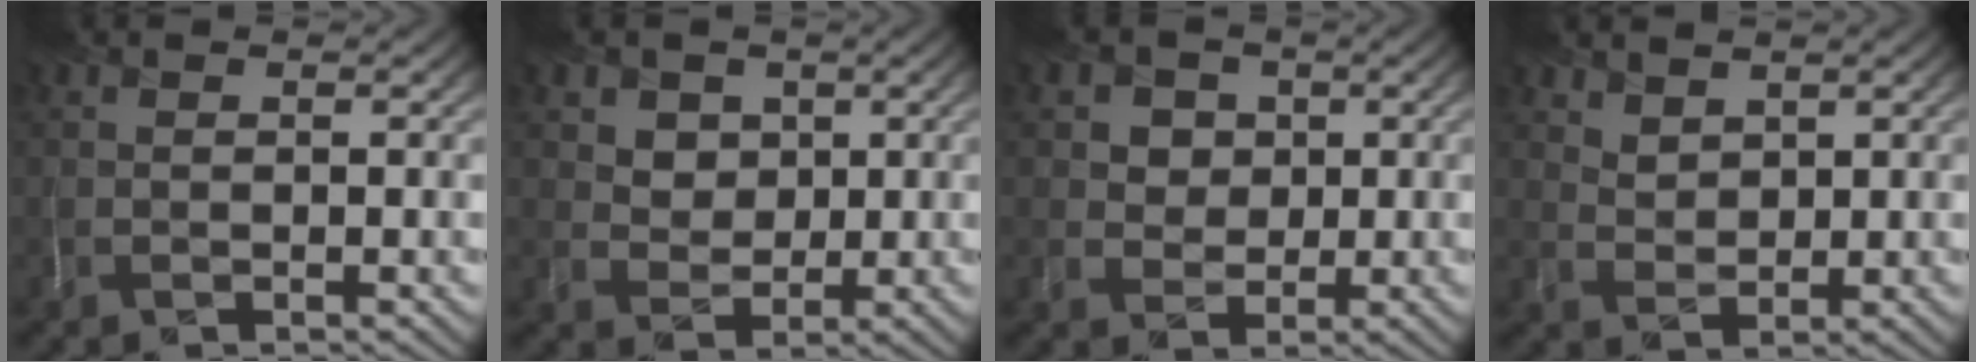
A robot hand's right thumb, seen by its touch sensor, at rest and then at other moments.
{"total": 3.9, "force": [2.1, 3.3, 0.8], "torque": [-0.035, -0.021, 0.048]}
{"total": 4.0, "force": [1.5, 3.7, 0.8], "torque": [-0.035, -0.014, 0.035]}
{"total": 3.2, "force": [2.6, 1.7, 0.7], "torque": [-0.017, -0.010, 0.068]}